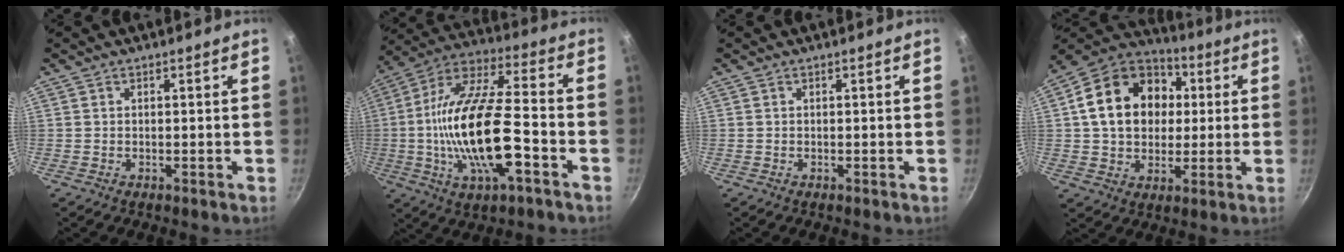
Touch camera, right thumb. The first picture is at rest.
{"total": 21.8, "force": [-5.1, 8.0, 19.6], "torque": [-0.369, 0.025, -0.103]}
{"total": 0.0}
{"total": 19.3, "force": [3.2, 14.9, 11.8], "torque": [-0.176, 0.024, 0.047]}